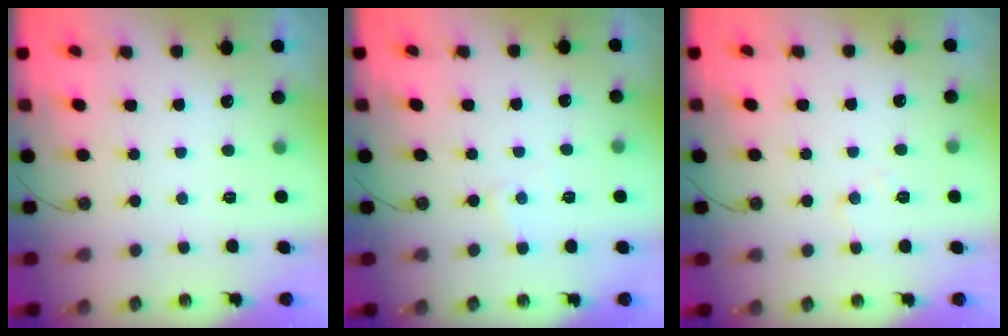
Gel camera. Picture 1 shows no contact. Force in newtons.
{"total": 4.4, "press": 4.4, "slide": 0.4}
{"total": 8.1, "press": 8.1, "slide": 0.9}